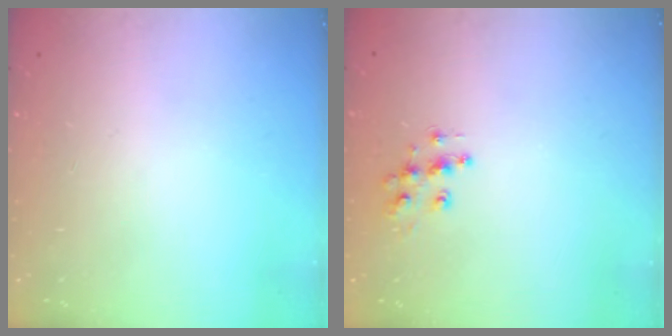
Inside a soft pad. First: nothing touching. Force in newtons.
{"total": 9.0, "press": 9.0, "slide": 0.5}